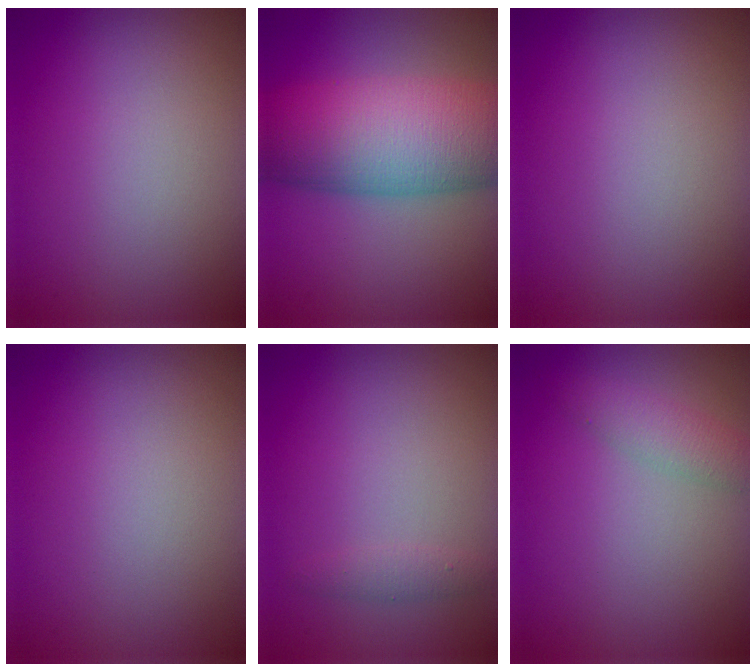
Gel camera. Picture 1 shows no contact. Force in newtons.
{"total": 12.2, "press": 12.2, "slide": 0.4}
{"total": 0.0}
{"total": 0.0}
{"total": 1.1, "press": 1.1, "slide": 0.0}
{"total": 2.2, "press": 2.2, "slide": 0.1}